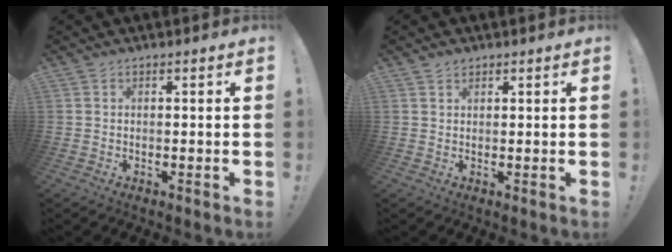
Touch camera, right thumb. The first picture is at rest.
{"total": 1.5, "force": [1.2, 0.8, 0.4], "torque": [-0.006, -0.004, 0.021]}